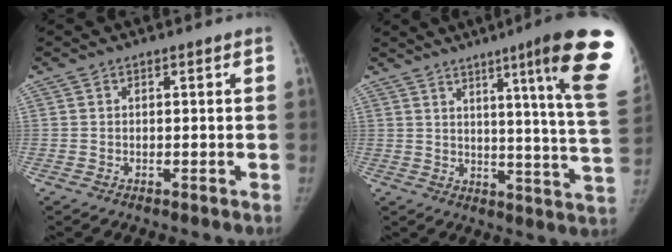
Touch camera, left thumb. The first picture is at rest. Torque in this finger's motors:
{"motor_torque": [0.55, 0.41, 1.87, -0.90, 0.29]}